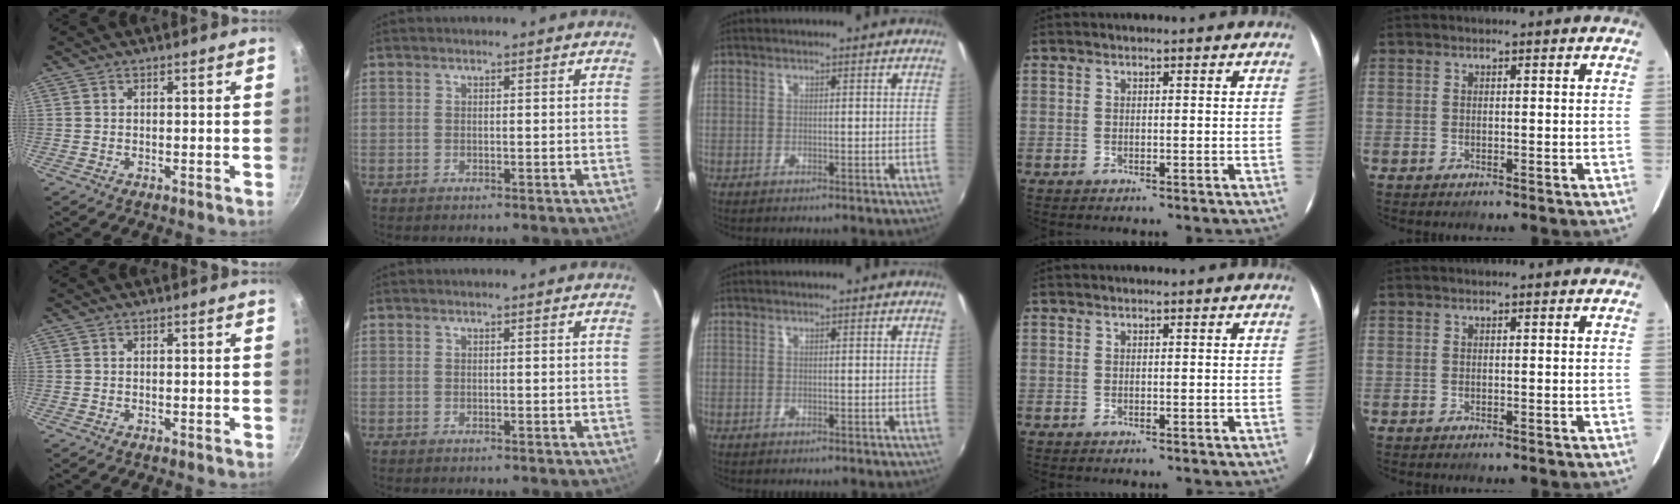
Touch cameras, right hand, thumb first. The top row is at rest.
{}